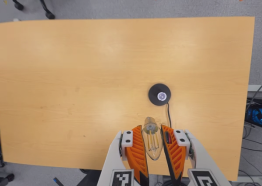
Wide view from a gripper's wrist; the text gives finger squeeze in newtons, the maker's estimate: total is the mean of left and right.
{"total": 12.8, "left": 14.0, "right": 11.5}